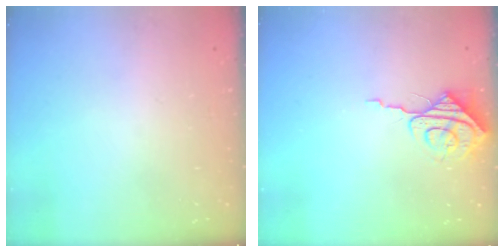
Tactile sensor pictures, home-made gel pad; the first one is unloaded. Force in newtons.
{"total": 7.9, "press": 7.9, "slide": 0.8}